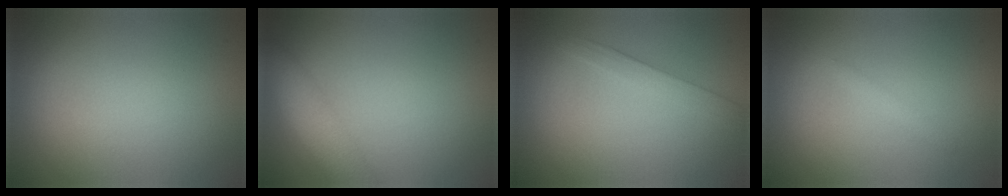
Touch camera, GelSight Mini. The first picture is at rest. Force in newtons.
{"total": 4.6, "press": 4.6, "slide": 0.3}
{"total": 2.1, "press": 2.1, "slide": 0.1}
{"total": 0.9, "press": 0.9, "slide": 0.1}